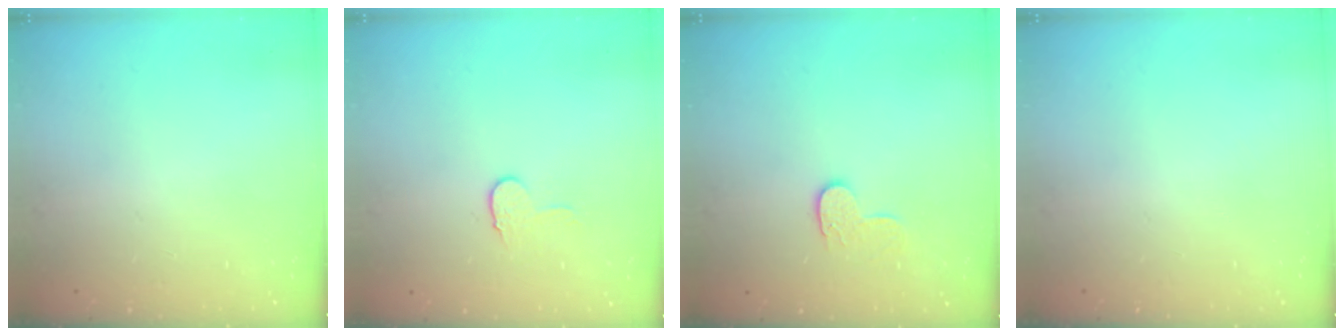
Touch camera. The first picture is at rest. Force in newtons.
{"total": 6.4, "press": 6.4, "slide": 0.6}
{"total": 7.3, "press": 7.3, "slide": 0.2}
{"total": 0.0}